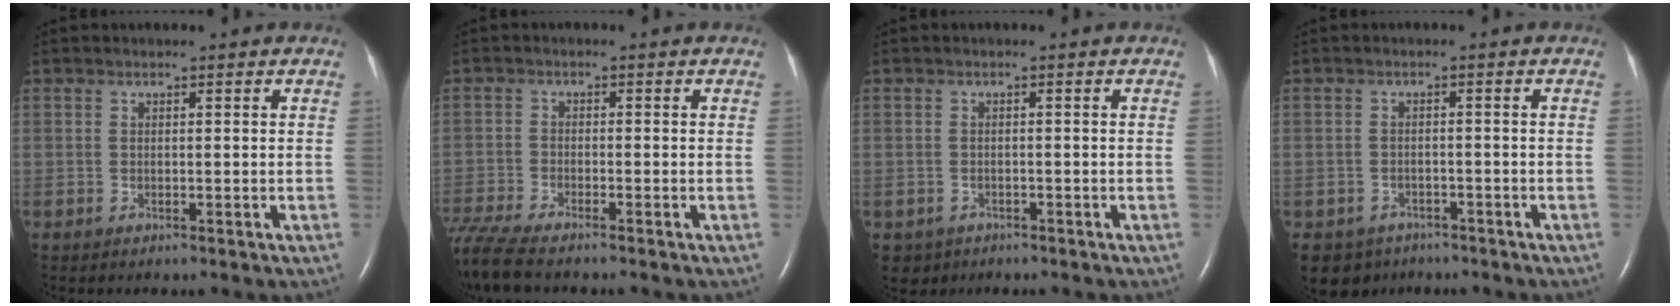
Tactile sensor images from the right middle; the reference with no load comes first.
{"total": 8.7, "force": [-7.5, 1.0, 4.2], "torque": [-0.093, -0.020, -0.137]}
{"total": 2.4, "force": [-1.5, 2.0, 0.1], "torque": [-0.003, 0.005, -0.020]}
{"total": 4.8, "force": [-3.5, 3.4, 0.1], "torque": [-0.003, 0.005, -0.050]}